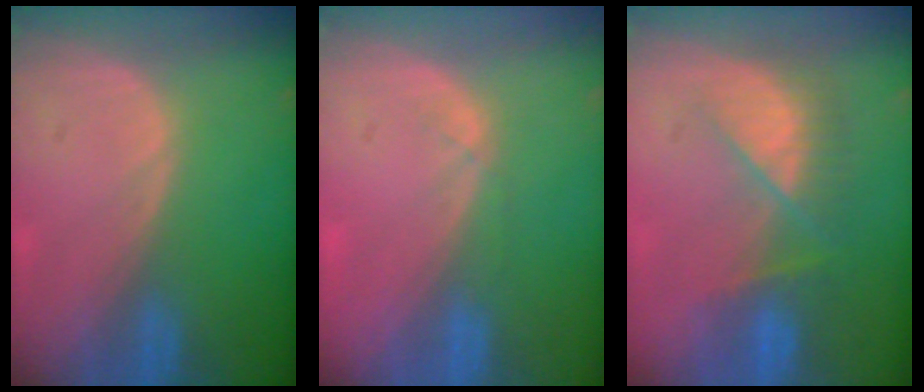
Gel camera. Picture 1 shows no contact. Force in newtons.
{"total": 1.4, "press": 1.3, "slide": 0.5}
{"total": 7.7, "press": 7.0, "slide": 3.2}